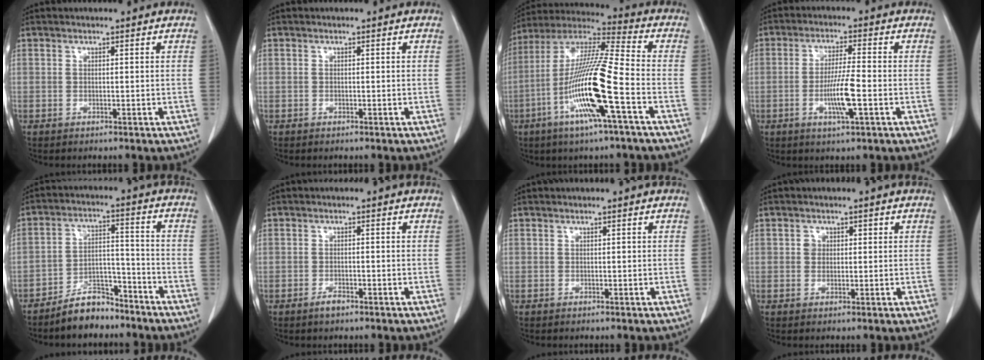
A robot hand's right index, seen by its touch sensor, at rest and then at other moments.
{"total": 0.0}
{"total": 18.5, "force": [-6.0, 0.6, 17.5], "torque": [-0.356, -0.014, -0.118]}
{"total": 7.2, "force": [-2.0, 0.6, 6.9], "torque": [-0.130, -0.004, -0.036]}
{"total": 8.3, "force": [-6.9, 3.6, 3.1], "torque": [-0.054, 0.020, -0.121]}
{"total": 2.3, "force": [-1.4, 1.1, 1.4], "torque": [-0.026, 0.003, -0.022]}
{"total": 0.0}
{"total": 2.4, "force": [0.4, 2.1, 1.1], "torque": [-0.021, 0.013, 0.009]}